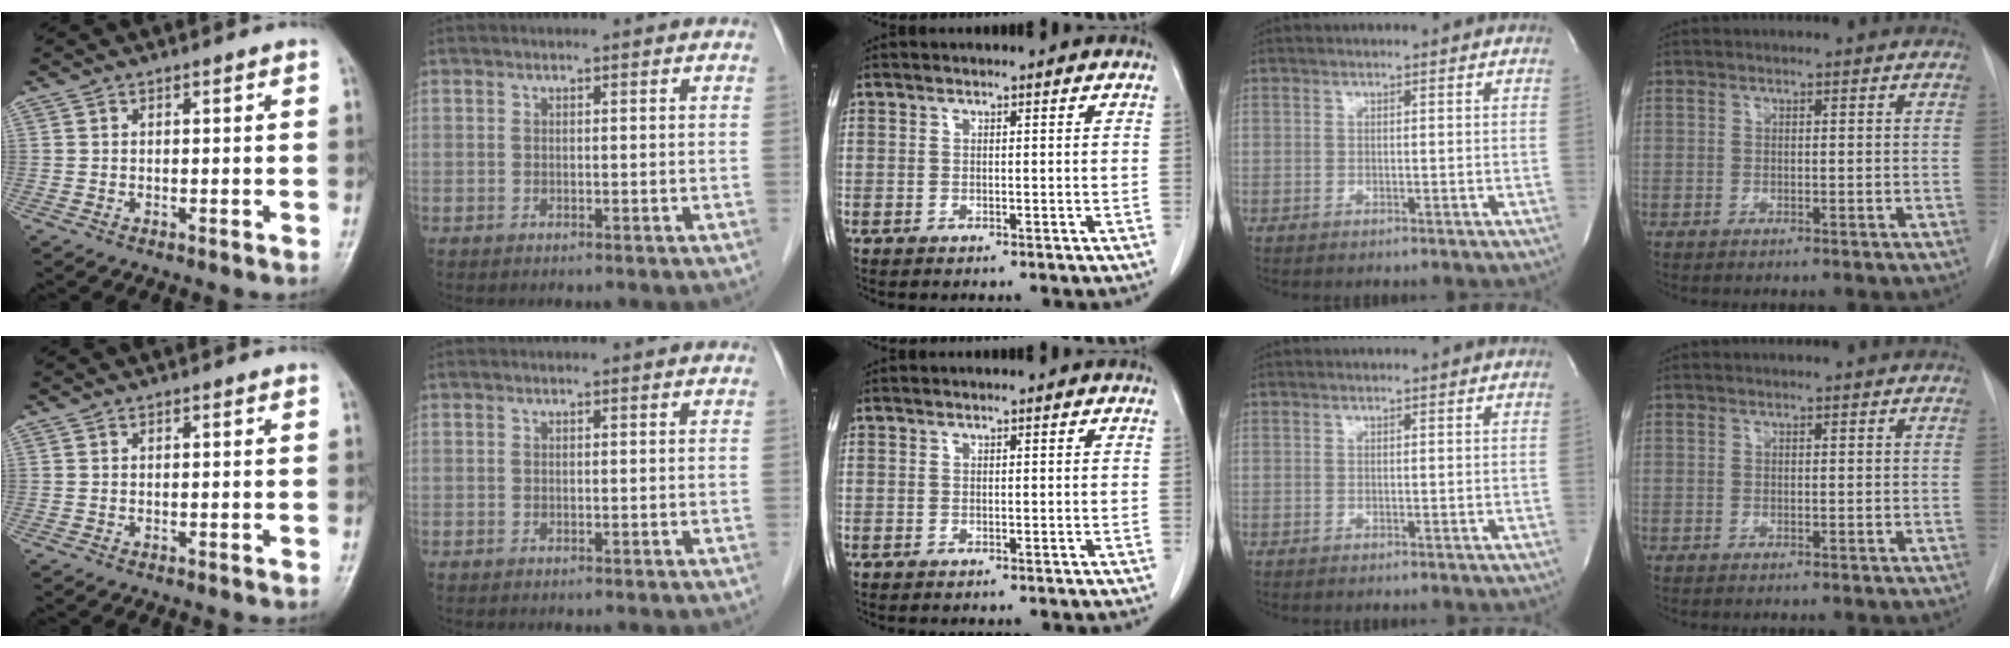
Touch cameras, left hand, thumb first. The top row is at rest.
{}